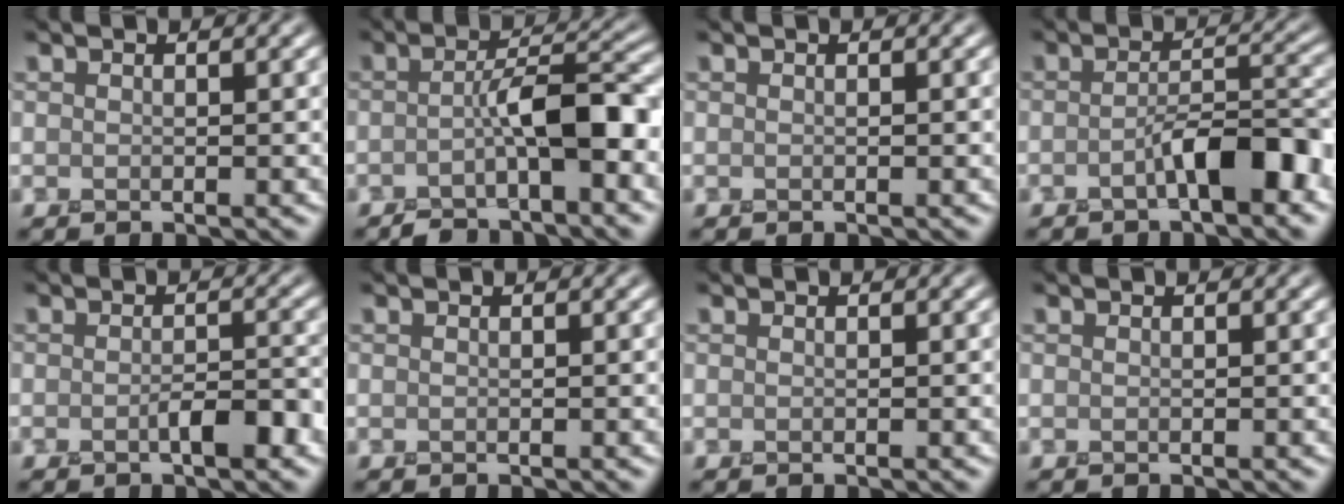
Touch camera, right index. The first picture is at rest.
{"total": 4.8, "force": [-2.0, 1.3, 4.1], "torque": [-0.062, 0.025, -0.038]}
{"total": 0.0}
{"total": 4.3, "force": [-2.1, 1.3, 3.5], "torque": [-0.055, 0.019, -0.035]}
{"total": 2.3, "force": [-1.0, 0.6, 2.0], "torque": [-0.031, 0.010, -0.019]}
{"total": 0.0}
{"total": 0.0}
{"total": 0.0}